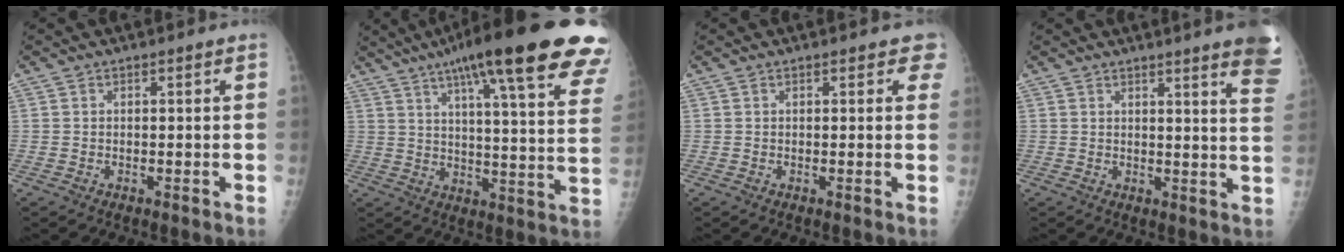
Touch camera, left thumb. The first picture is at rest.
{"total": 29.2, "force": [18.8, 5.1, 21.8], "torque": [-0.272, -0.034, 0.249]}
{"total": 2.0, "force": [1.4, 1.1, 1.0], "torque": [0.015, 0.000, 0.009]}
{"total": 11.2, "force": [8.0, 0.8, 7.8], "torque": [-0.072, -0.038, 0.073]}